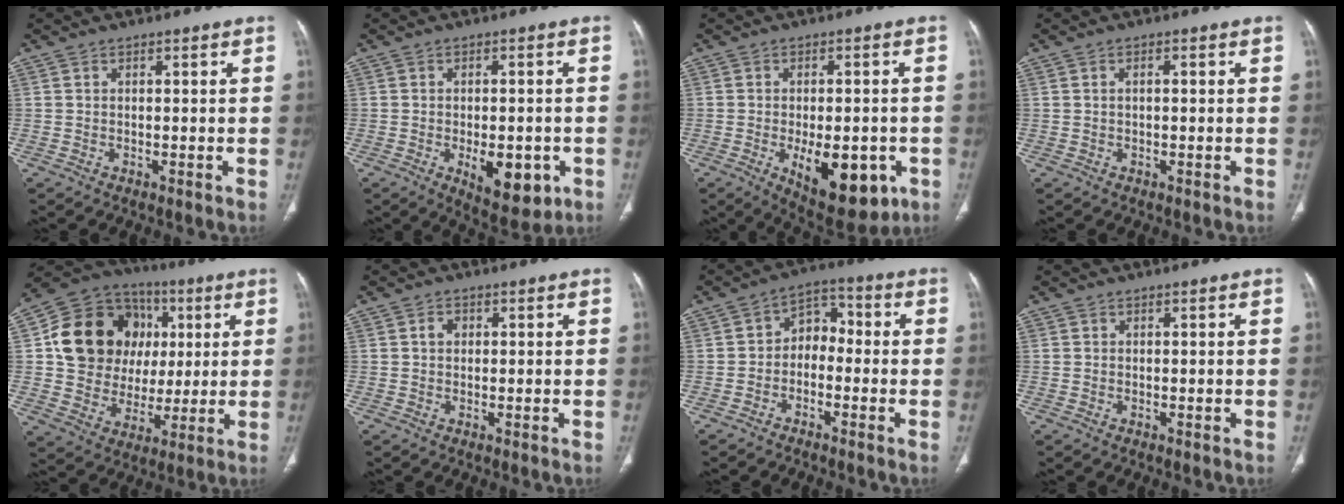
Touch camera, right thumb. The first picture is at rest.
{"total": 9.9, "force": [-3.1, 4.9, 8.1], "torque": [-0.091, -0.002, -0.030]}
{"total": 14.6, "force": [-4.6, 7.0, 11.9], "torque": [-0.149, -0.001, -0.045]}
{"total": 0.8, "force": [0.1, 0.4, 0.7], "torque": [-0.018, 0.004, 0.003]}
{"total": 20.6, "force": [4.1, 17.2, 10.6], "torque": [-0.148, 0.026, 0.081]}
{"total": 1.6, "force": [0.3, 1.3, 0.8], "torque": [-0.009, 0.005, 0.005]}
{"total": 6.3, "force": [-1.5, 4.7, 3.9], "torque": [-0.039, 0.039, -0.043]}
{"total": 0.0}